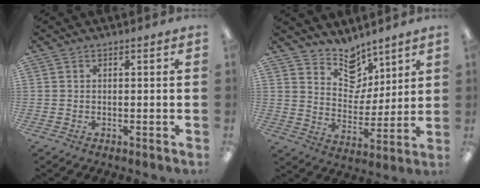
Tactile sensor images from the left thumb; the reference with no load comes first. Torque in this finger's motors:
{"motor_torque": [0.83, -0.08, -0.36, -0.46, 0.02]}